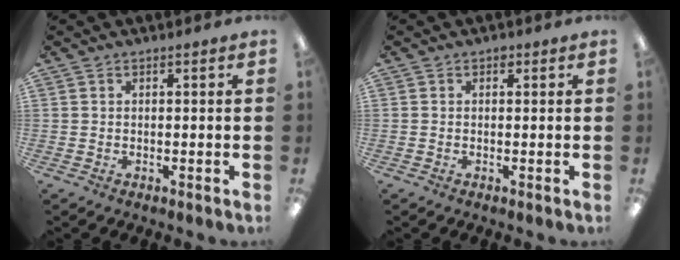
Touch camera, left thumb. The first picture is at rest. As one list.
[{"total": 1.0, "force": [0.6, 0.6, 0.5], "torque": [-0.011, 0.003, 0.010]}]